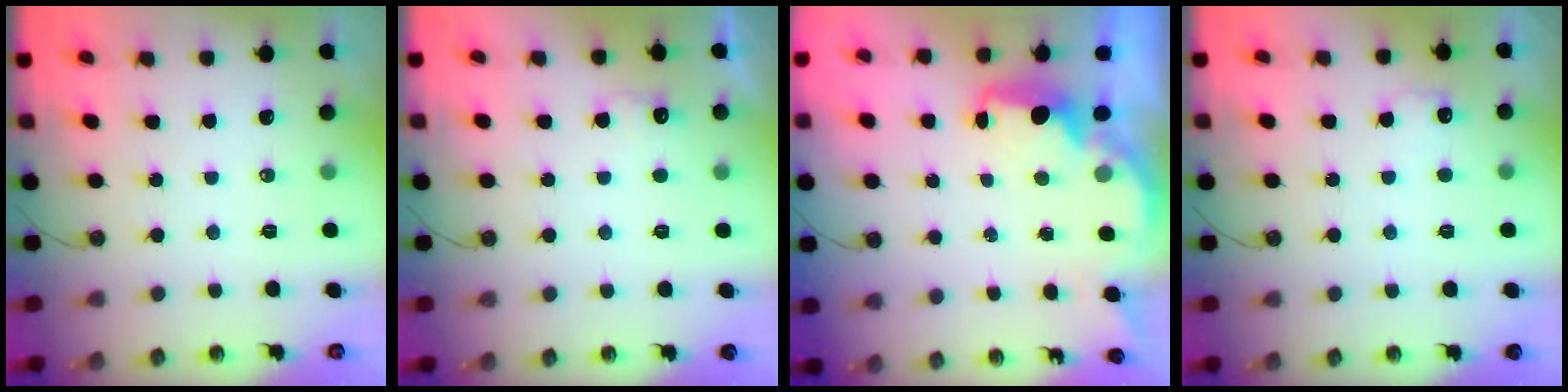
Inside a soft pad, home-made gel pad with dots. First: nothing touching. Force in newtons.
{"total": 5.7, "press": 5.6, "slide": 1.2}
{"total": 3.3, "press": 3.3, "slide": 0.6}
{"total": 5.4, "press": 5.4, "slide": 0.8}